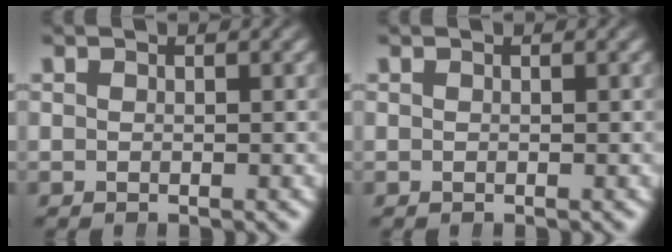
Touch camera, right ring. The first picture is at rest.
{"total": 0.0}